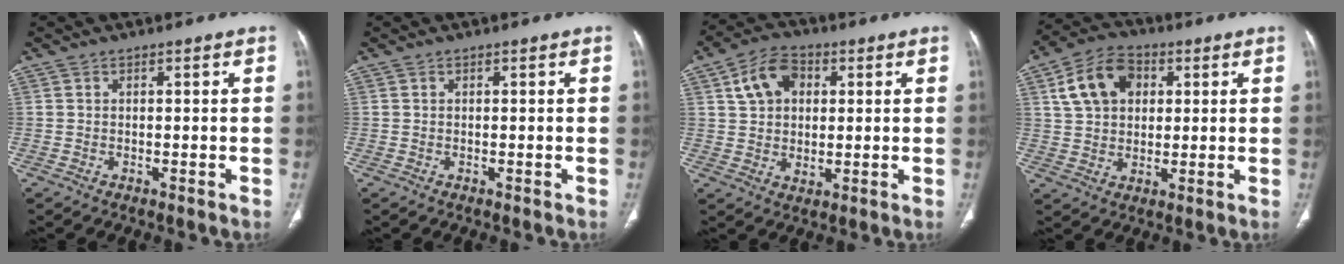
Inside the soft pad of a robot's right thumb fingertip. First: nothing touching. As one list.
[{"total": 0.0}, {"total": 9.7, "force": [3.0, 6.8, 6.1], "torque": [-0.090, 0.001, 0.051]}, {"total": 11.4, "force": [3.6, 8.1, 7.1], "torque": [-0.110, 0.007, 0.061]}]